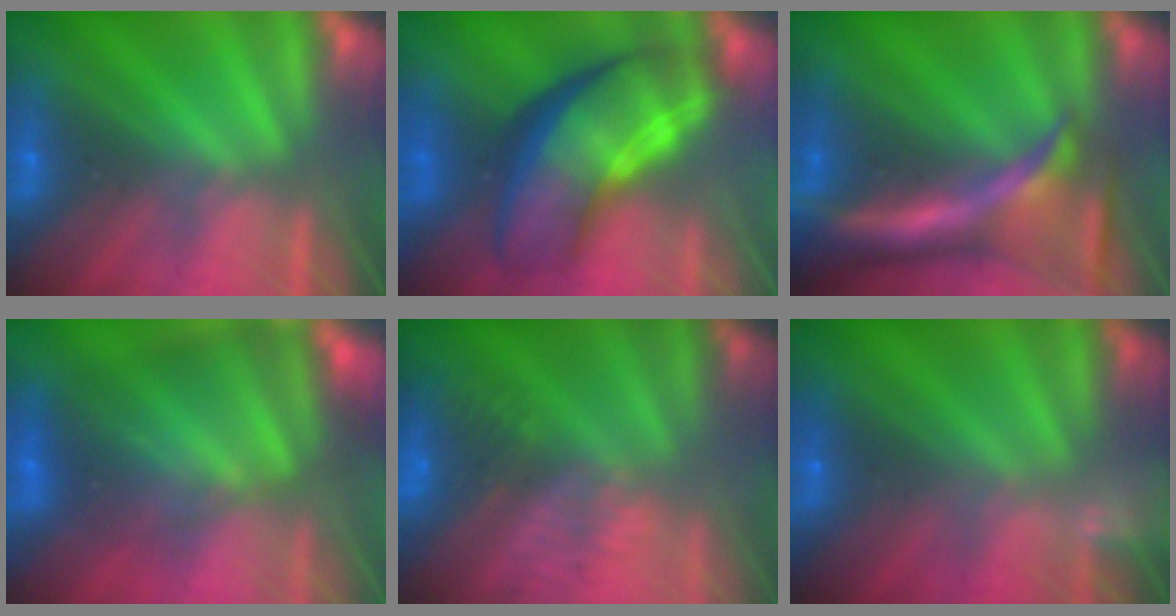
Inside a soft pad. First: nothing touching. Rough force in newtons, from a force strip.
{"total": 7.5}
{"total": 7.0}
{"total": 7.3}
{"total": 7.4}
{"total": 2.1}